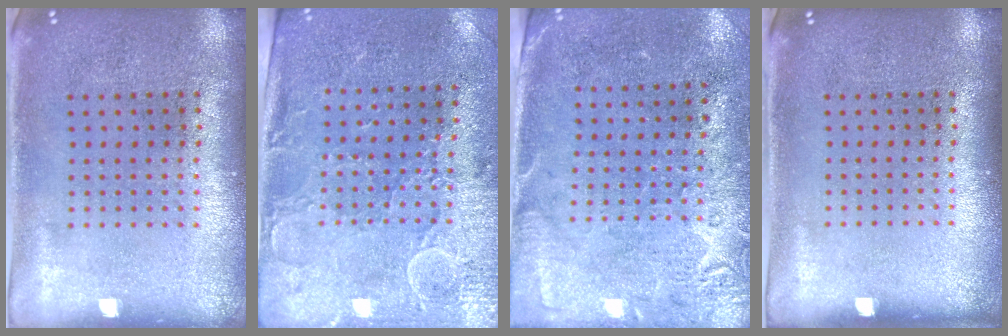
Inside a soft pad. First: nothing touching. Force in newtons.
{"total": 2.9, "press": 2.5, "slide": 1.5}
{"total": 2.7, "press": 2.3, "slide": 1.4}
{"total": 0.0}